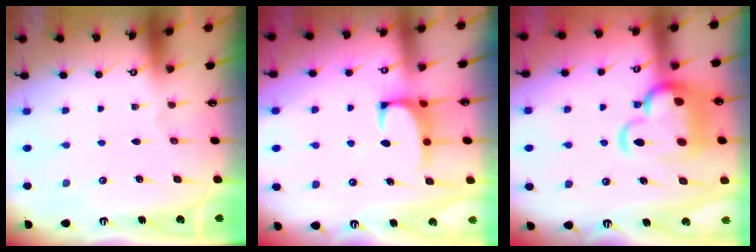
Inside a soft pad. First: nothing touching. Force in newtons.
{"total": 0.9, "press": 0.7, "slide": 0.6}
{"total": 10.7, "press": 10.5, "slide": 2.2}